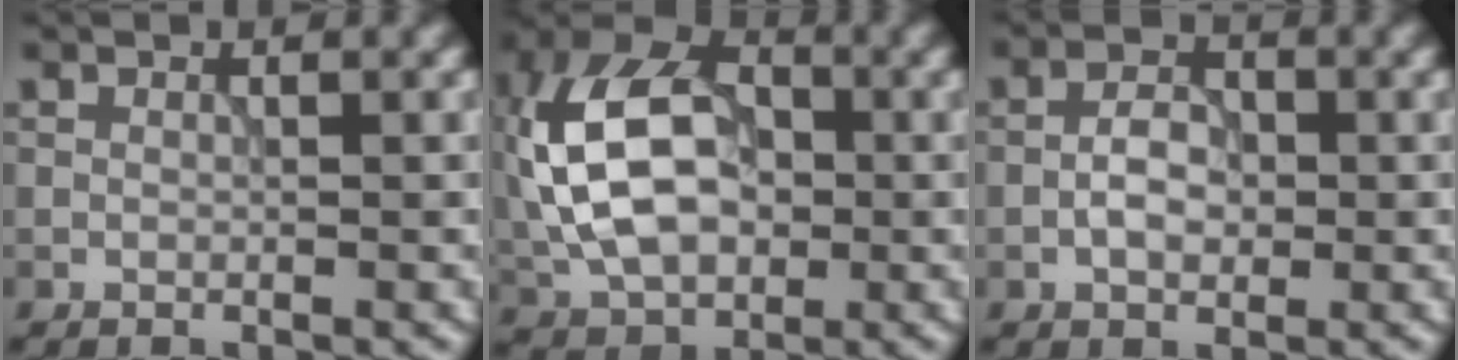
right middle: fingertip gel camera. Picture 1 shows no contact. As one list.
[{"total": 12.6, "force": [0.1, 8.2, 9.6], "torque": [-0.206, 0.023, -0.014]}, {"total": 2.8, "force": [-0.7, 1.7, 2.1], "torque": [-0.036, 0.005, -0.017]}]